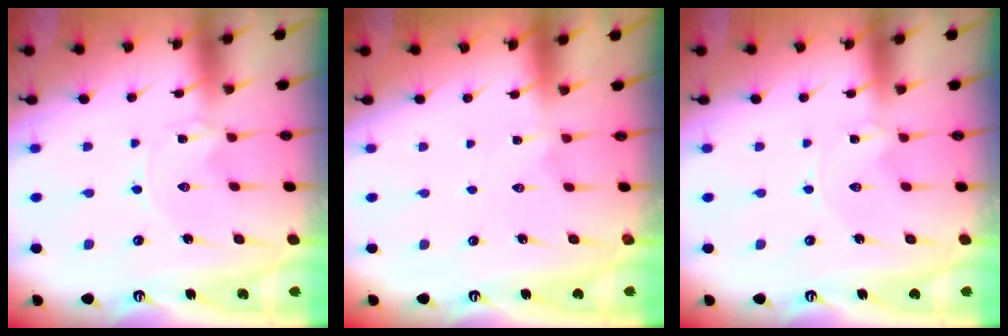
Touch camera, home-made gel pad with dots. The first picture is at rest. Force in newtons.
{"total": 1.0, "press": 1.0, "slide": 0.3}
{"total": 0.0}